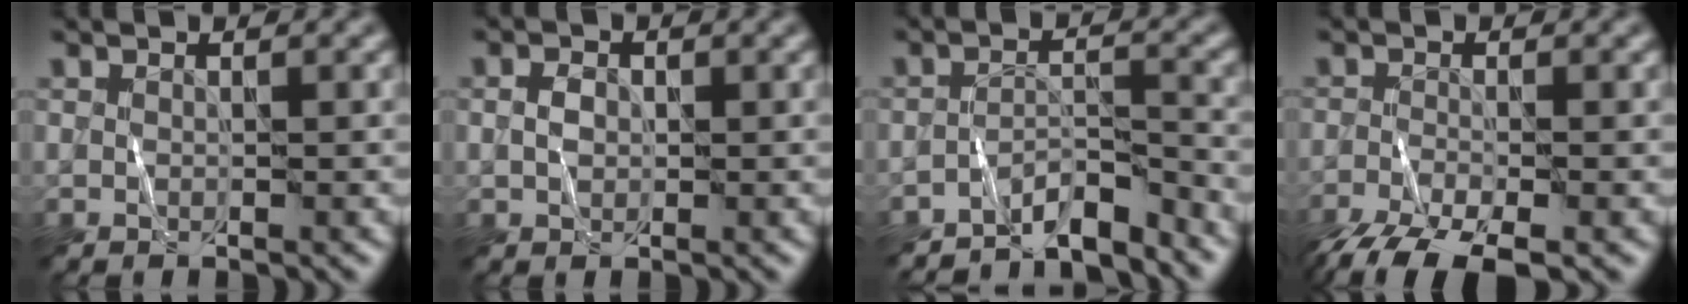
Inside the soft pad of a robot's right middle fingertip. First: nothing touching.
{"total": 1.2, "force": [0.2, 1.0, 0.7], "torque": [-0.013, 0.004, -0.001]}
{"total": 4.7, "force": [-4.3, 0.7, 1.8], "torque": [-0.027, 0.005, -0.075]}
{"total": 6.8, "force": [-4.8, 2.0, 4.3], "torque": [-0.083, -0.025, -0.093]}